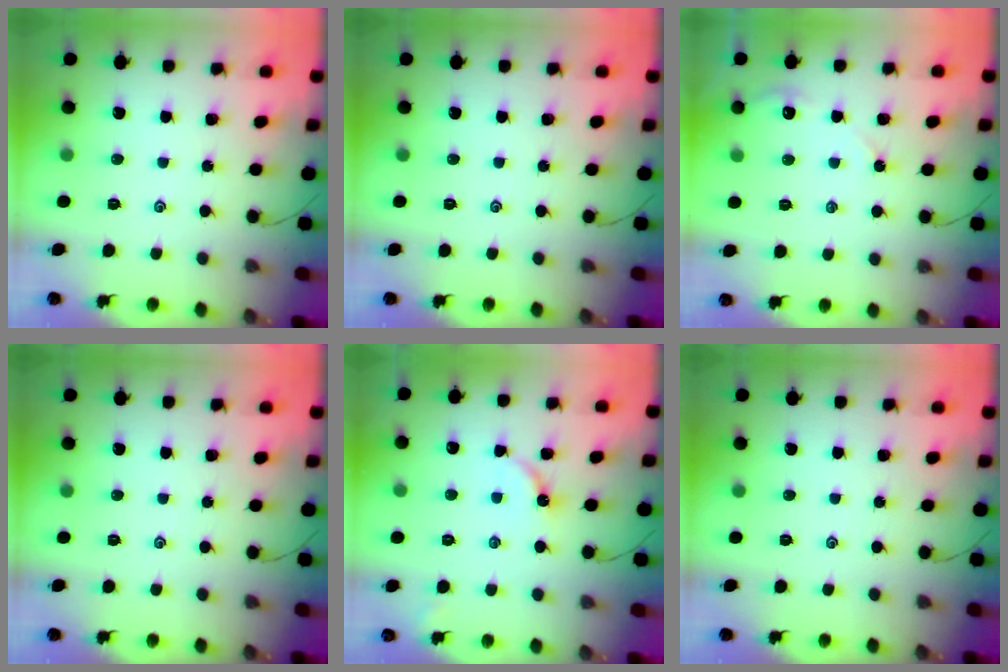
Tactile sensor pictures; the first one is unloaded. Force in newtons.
{"total": 0.0}
{"total": 3.5, "press": 3.5, "slide": 0.3}
{"total": 0.0}
{"total": 5.0, "press": 5.0, "slide": 0.6}
{"total": 0.0}